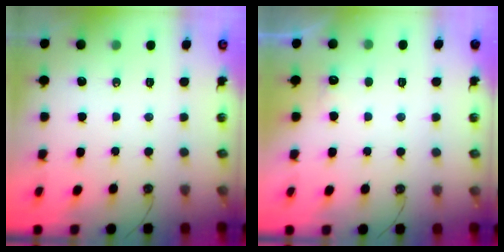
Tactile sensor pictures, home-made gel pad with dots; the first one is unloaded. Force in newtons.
{"total": 5.4, "press": 5.2, "slide": 1.3}